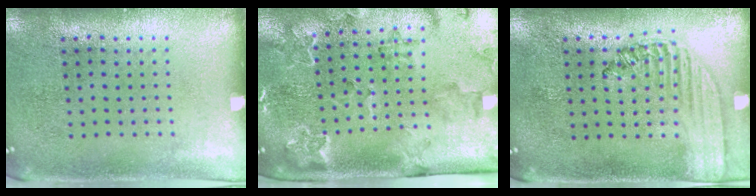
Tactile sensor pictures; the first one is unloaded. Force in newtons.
{"total": 2.3, "press": 2.3, "slide": 0.1}
{"total": 1.4, "press": 1.4, "slide": 0.5}